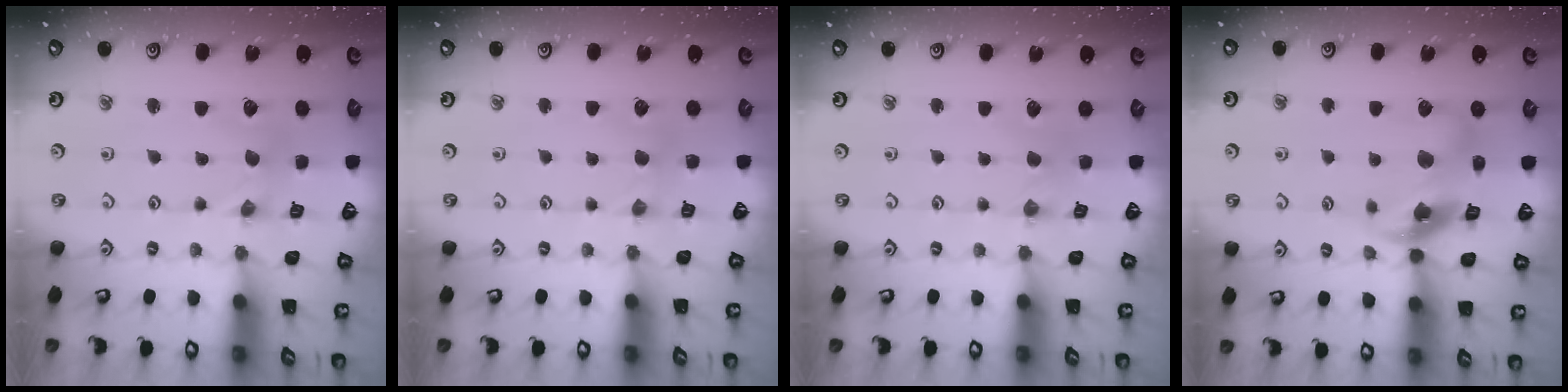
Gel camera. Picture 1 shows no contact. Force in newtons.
{"total": 2.6, "press": 2.6, "slide": 0.4}
{"total": 0.0}
{"total": 13.1, "press": 13.0, "slide": 1.8}